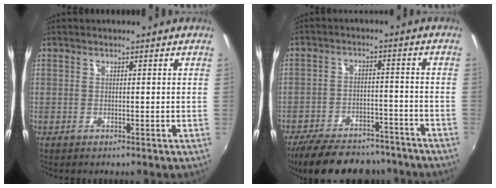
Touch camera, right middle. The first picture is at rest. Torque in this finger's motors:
{"motor_torque": [1.04, -1.10, 0.11, 0.06]}